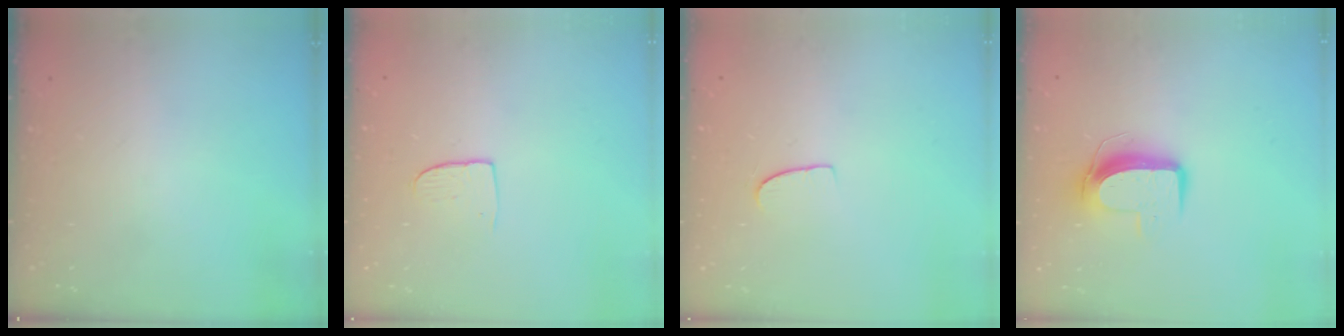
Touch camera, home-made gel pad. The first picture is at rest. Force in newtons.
{"total": 4.1, "press": 4.1, "slide": 0.3}
{"total": 5.4, "press": 5.4, "slide": 0.4}
{"total": 9.8, "press": 9.7, "slide": 1.0}